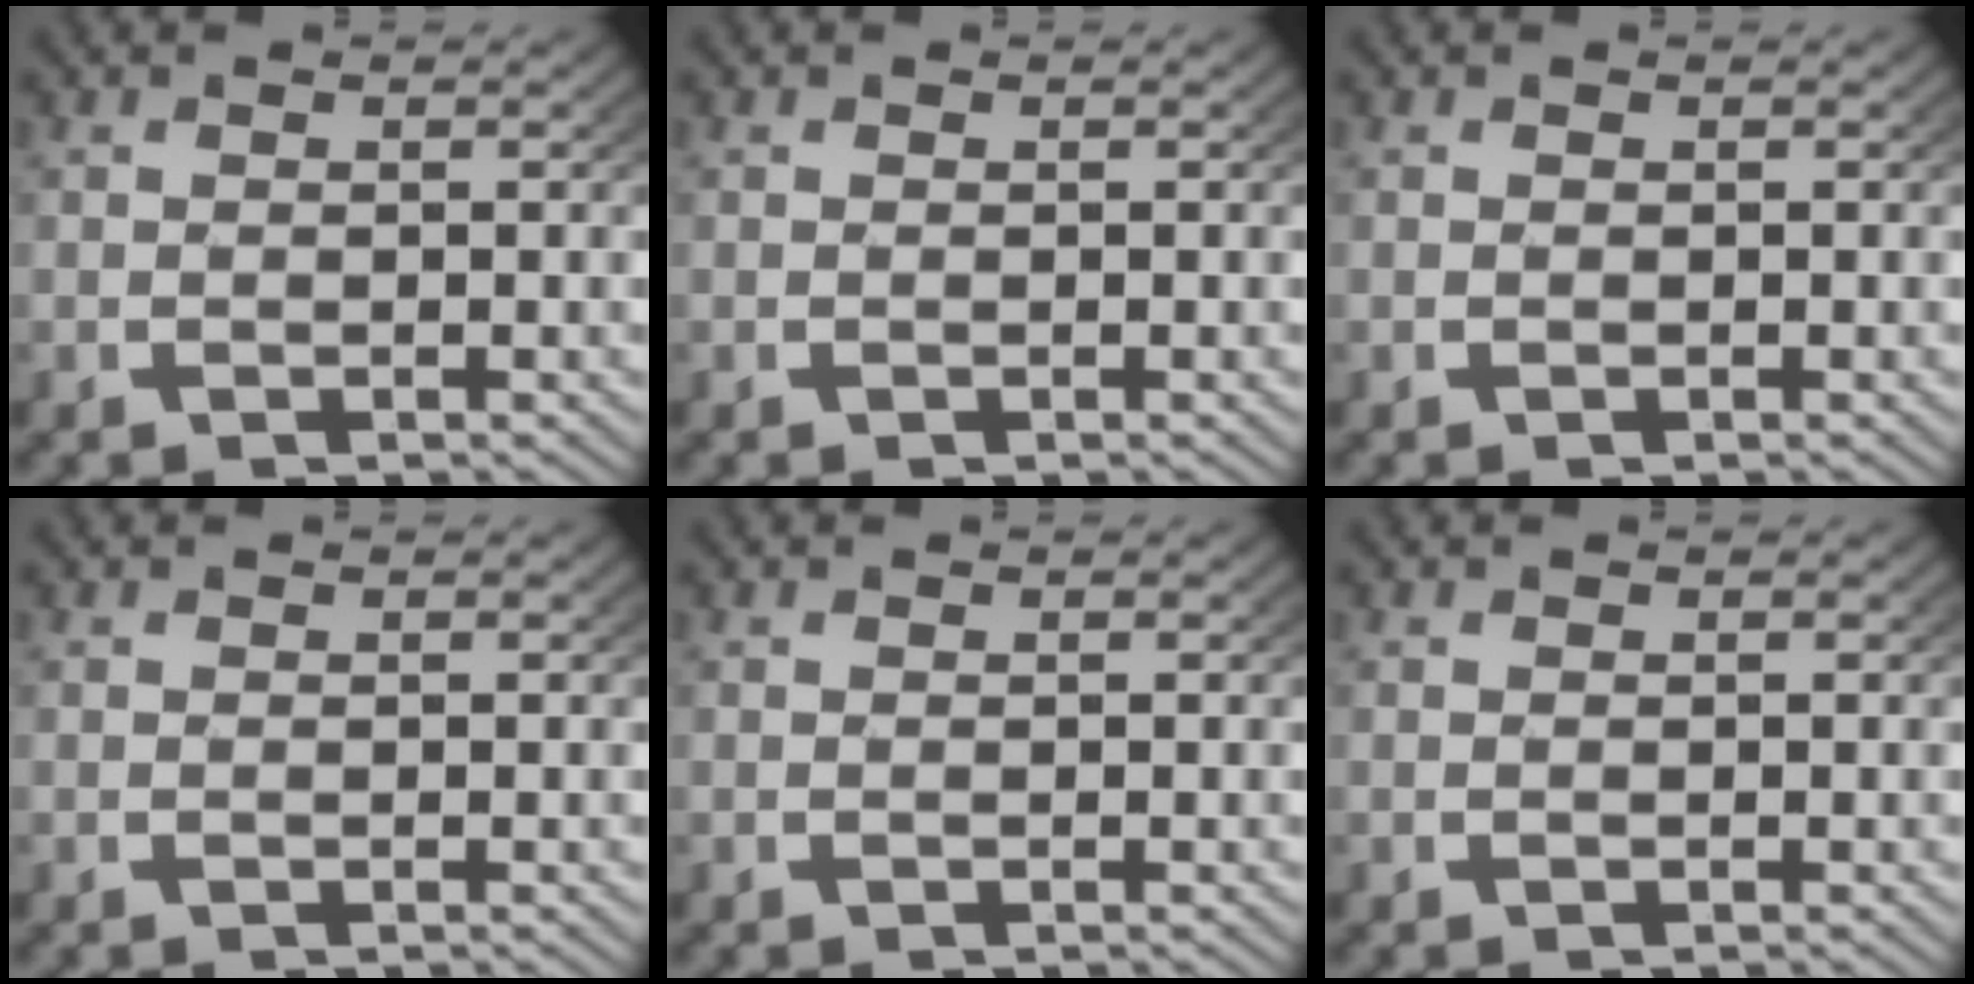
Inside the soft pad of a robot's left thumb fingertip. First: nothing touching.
{"total": 0.0}
{"total": 0.0}
{"total": 0.0}
{"total": 0.0}
{"total": 0.0}